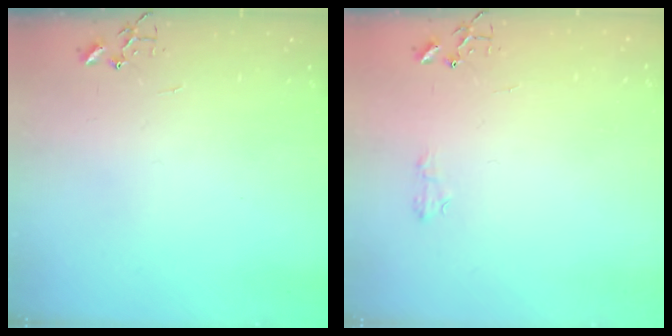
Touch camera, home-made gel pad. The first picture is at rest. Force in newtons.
{"total": 5.2, "press": 5.2, "slide": 0.7}